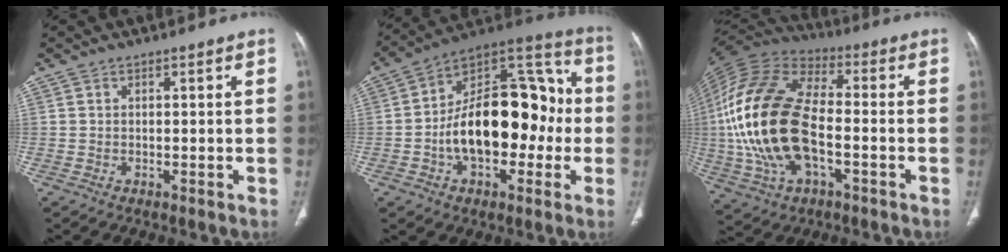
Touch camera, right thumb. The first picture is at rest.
{"total": 24.1, "force": [-2.6, 13.9, 19.5], "torque": [-0.280, 0.053, -0.041]}
{"total": 24.0, "force": [-3.0, 13.1, 19.9], "torque": [-0.421, 0.012, -0.053]}